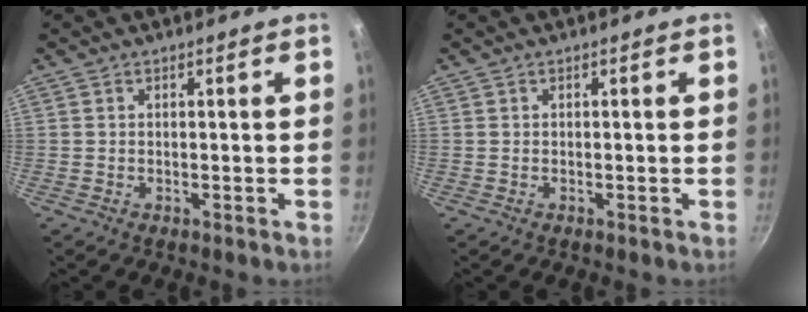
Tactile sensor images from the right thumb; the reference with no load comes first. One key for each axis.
{"total": 0.0}